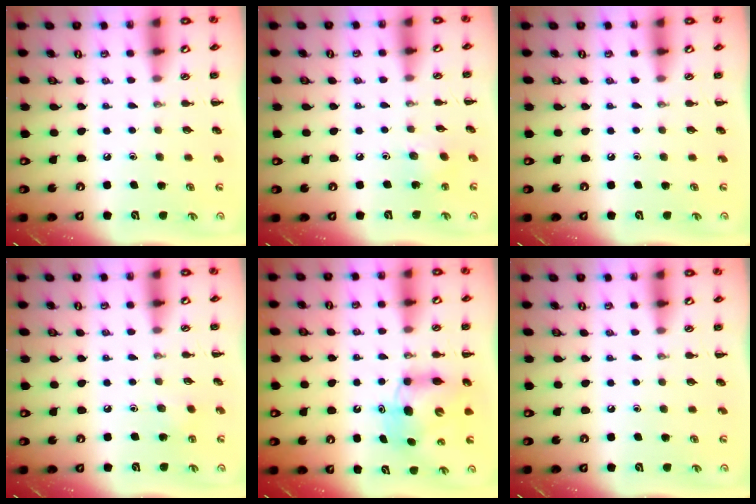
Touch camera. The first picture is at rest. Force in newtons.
{"total": 3.4, "press": 3.2, "slide": 1.0}
{"total": 0.0}
{"total": 3.1, "press": 3.0, "slide": 0.8}
{"total": 8.1, "press": 8.1, "slide": 0.9}
{"total": 0.0}